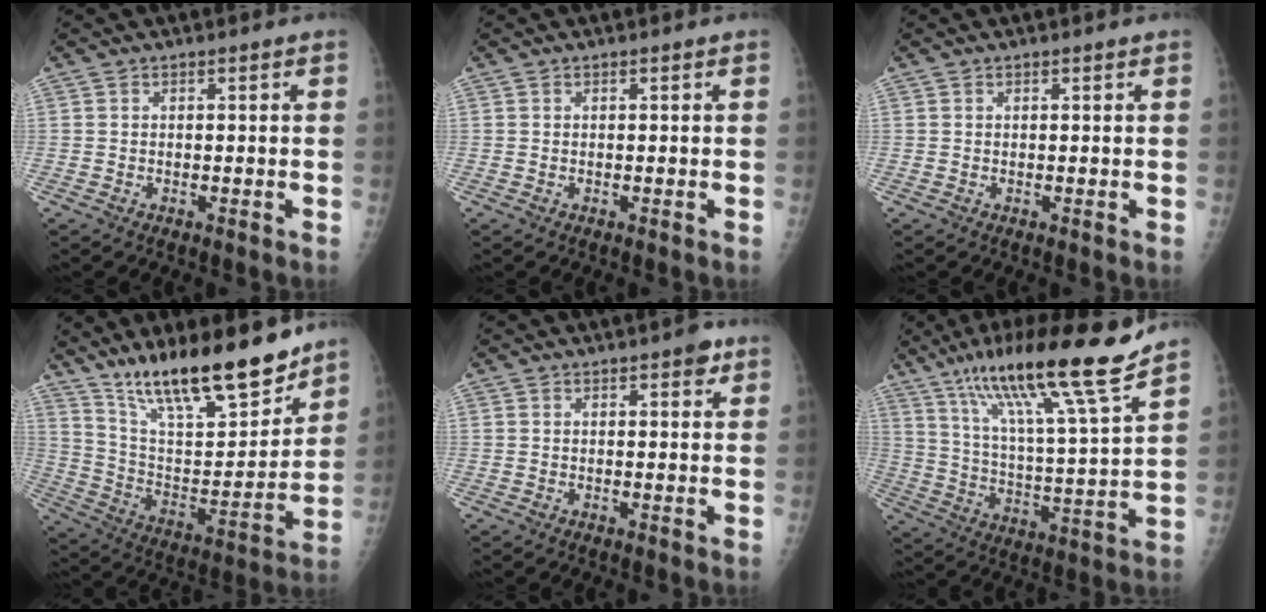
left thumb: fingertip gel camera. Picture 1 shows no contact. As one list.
[{"total": 0.0}, {"total": 0.0}, {"total": 21.8, "force": [16.8, 5.6, 12.6], "torque": [-0.176, -0.092, 0.292]}, {"total": 2.8, "force": [1.6, 1.1, 1.9], "torque": [-0.015, -0.005, 0.017]}, {"total": 20.4, "force": [15.0, 0.9, 13.9], "torque": [-0.217, -0.066, 0.256]}]